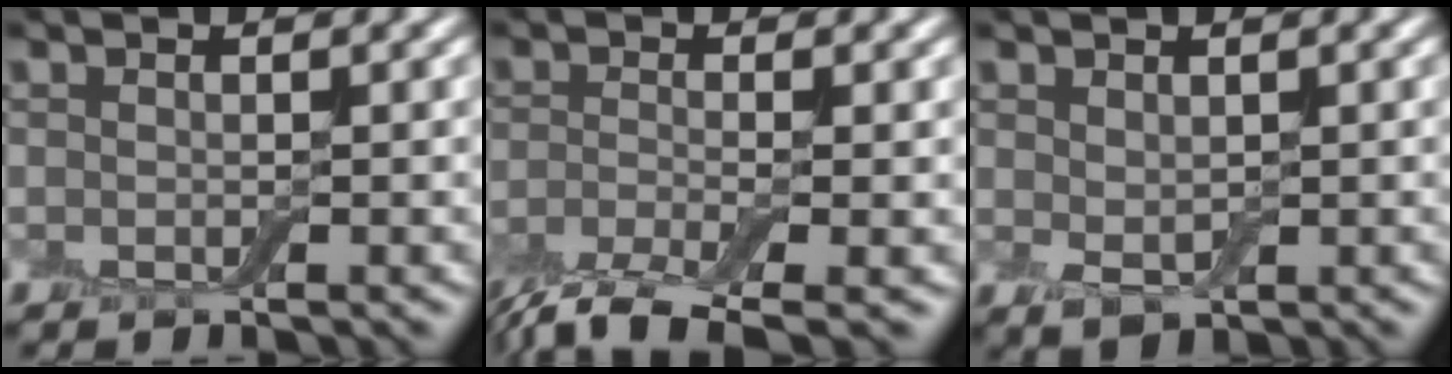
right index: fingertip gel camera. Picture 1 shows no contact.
{"total": 5.3, "force": [-3.6, 1.5, 3.6], "torque": [-0.069, -0.012, -0.076]}
{"total": 1.6, "force": [0.6, 1.0, 1.1], "torque": [-0.023, -0.002, 0.018]}